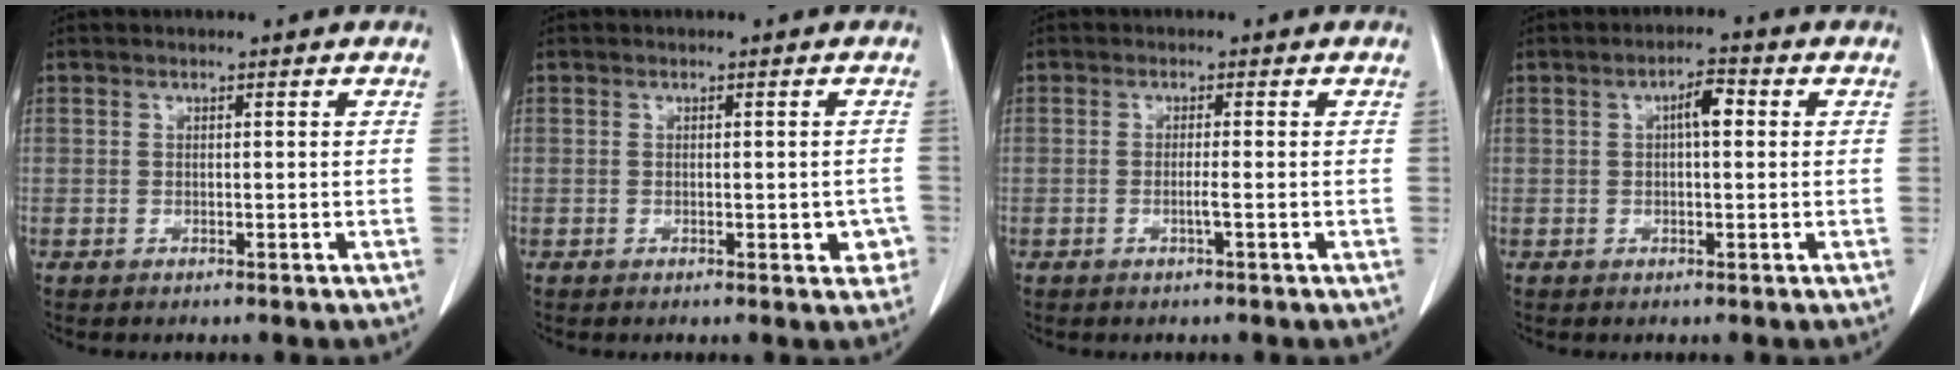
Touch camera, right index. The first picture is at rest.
{"total": 2.8, "force": [-0.7, 1.4, 2.3], "torque": [-0.013, 0.005, -0.004]}
{"total": 1.3, "force": [-0.5, -0.4, 1.2], "torque": [-0.021, -0.001, -0.011]}
{"total": 3.4, "force": [0.6, 1.0, 3.2], "torque": [-0.053, 0.011, 0.008]}